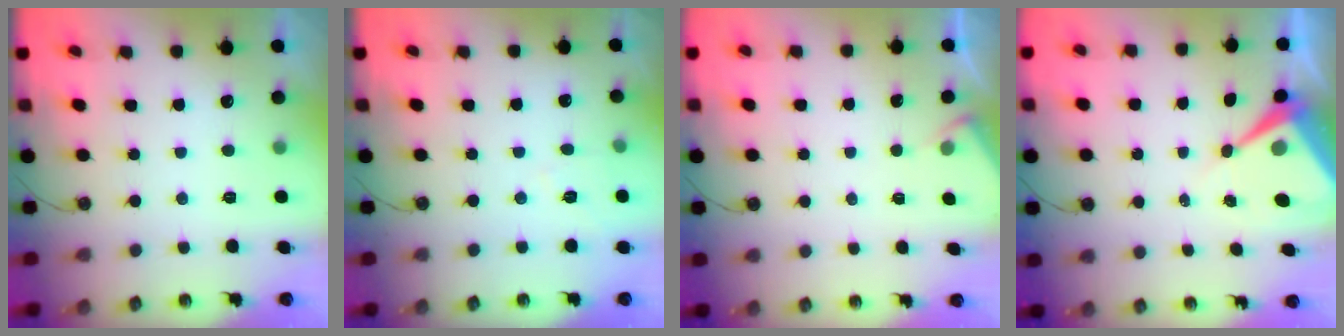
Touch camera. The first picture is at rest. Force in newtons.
{"total": 5.3, "press": 5.3, "slide": 0.6}
{"total": 3.0, "press": 3.0, "slide": 0.4}
{"total": 8.0, "press": 8.0, "slide": 0.6}